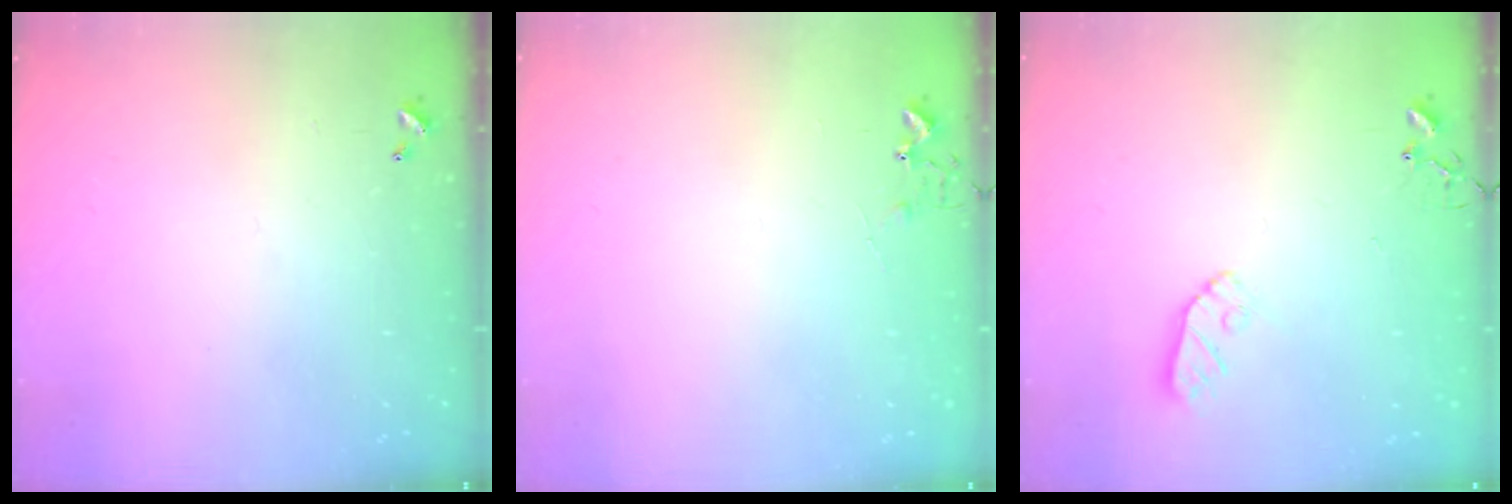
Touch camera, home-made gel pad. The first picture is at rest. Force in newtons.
{"total": 5.4, "press": 5.4, "slide": 0.7}
{"total": 7.2, "press": 7.2, "slide": 0.4}